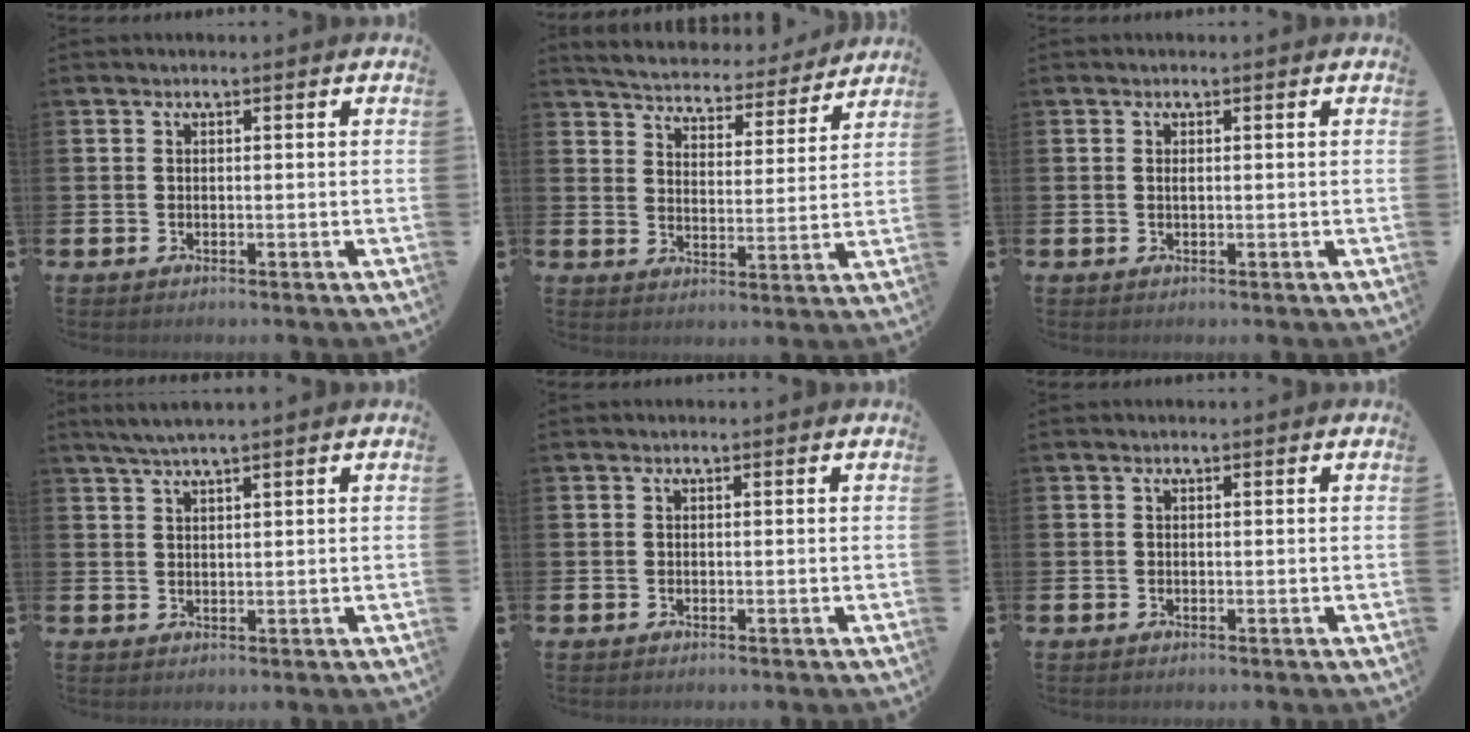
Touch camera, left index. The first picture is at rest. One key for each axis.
{"total": 5.1, "fx": 5.0, "fy": 1.1, "fz": 0.5, "tx": -0.033, "ty": -0.044, "tz": 0.082}
{"total": 0.5, "fx": 0.2, "fy": 0.1, "fz": 0.5, "tx": -0.008, "ty": -0.002, "tz": 0.003}
{"total": 2.6, "fx": 2.3, "fy": -0.2, "fz": 1.3, "tx": -0.035, "ty": 0.001, "tz": 0.042}
{"total": 0.0}
{"total": 0.0}